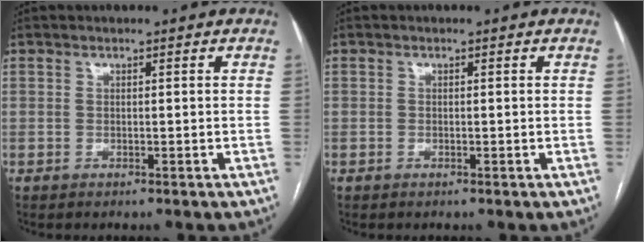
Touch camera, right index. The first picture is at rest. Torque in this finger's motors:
{"motor_torque": [0.02, 0.01, 0.01, 0.00]}